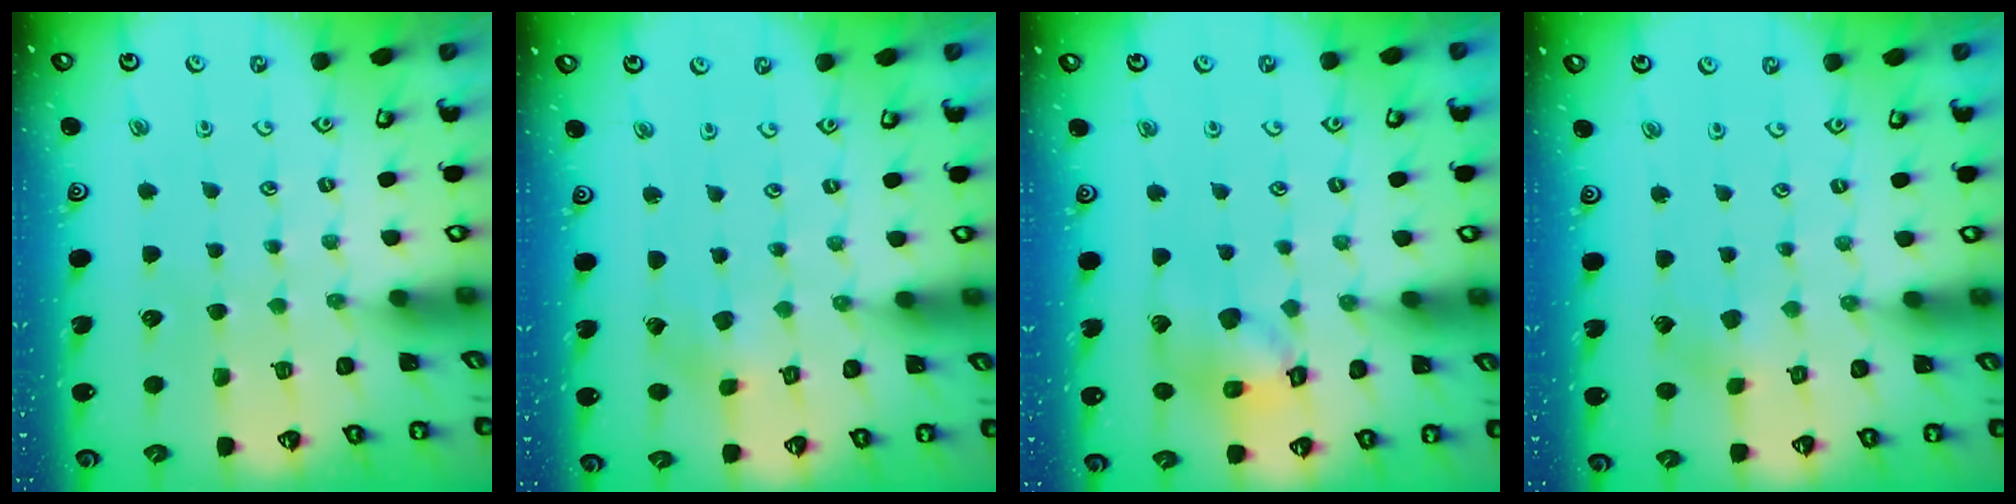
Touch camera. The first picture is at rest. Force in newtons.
{"total": 0.7, "press": 0.7, "slide": 0.1}
{"total": 12.9, "press": 12.9, "slide": 1.5}
{"total": 2.8, "press": 2.8, "slide": 0.1}